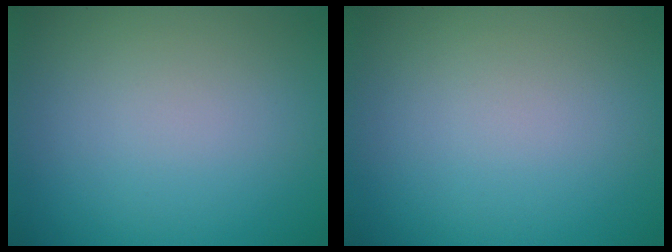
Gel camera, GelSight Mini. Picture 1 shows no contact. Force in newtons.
{"total": 0.0}